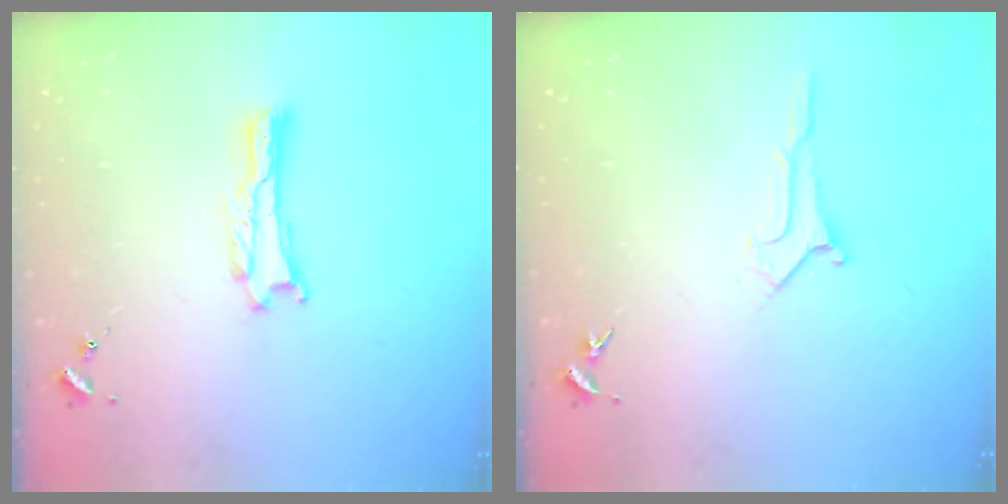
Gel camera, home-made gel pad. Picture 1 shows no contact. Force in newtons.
{"total": 1.0, "press": 1.0, "slide": 0.0}